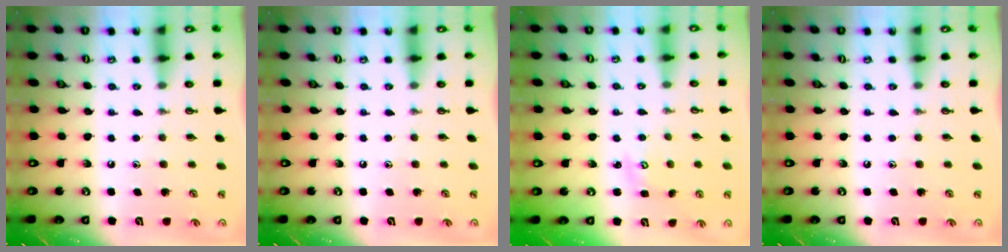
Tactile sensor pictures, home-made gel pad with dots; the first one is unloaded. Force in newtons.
{"total": 0.0}
{"total": 2.2, "press": 2.2, "slide": 0.3}
{"total": 0.0}